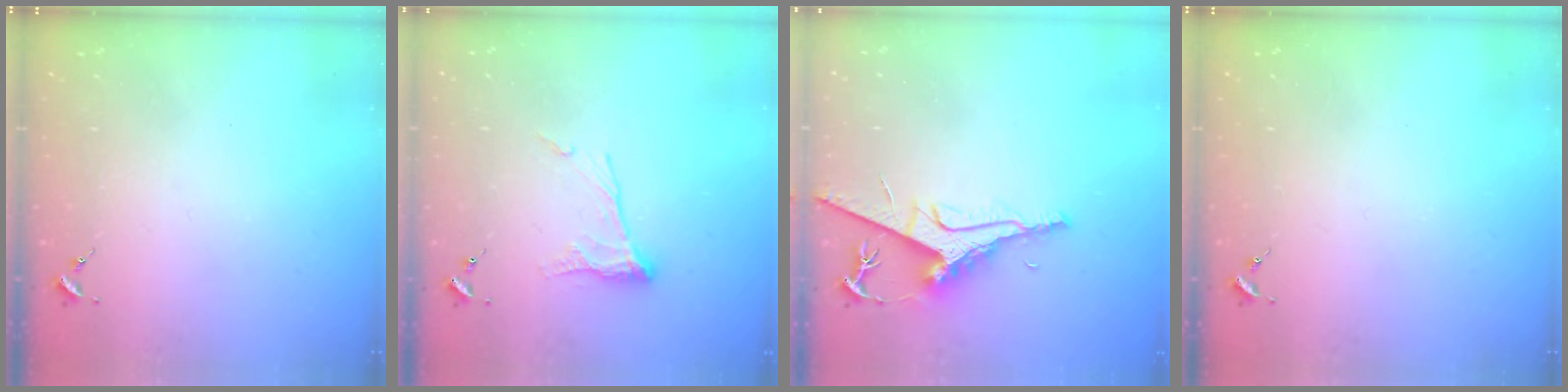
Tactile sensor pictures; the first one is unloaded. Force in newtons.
{"total": 10.0, "press": 10.0, "slide": 0.7}
{"total": 9.3, "press": 9.3, "slide": 1.1}
{"total": 0.0}